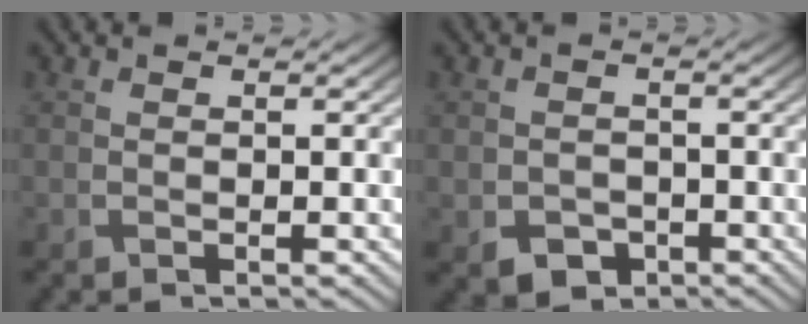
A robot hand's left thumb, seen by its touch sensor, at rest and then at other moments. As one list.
[{"total": 3.0, "force": [-1.6, 2.3, 1.2], "torque": [-0.025, -0.009, -0.027]}]